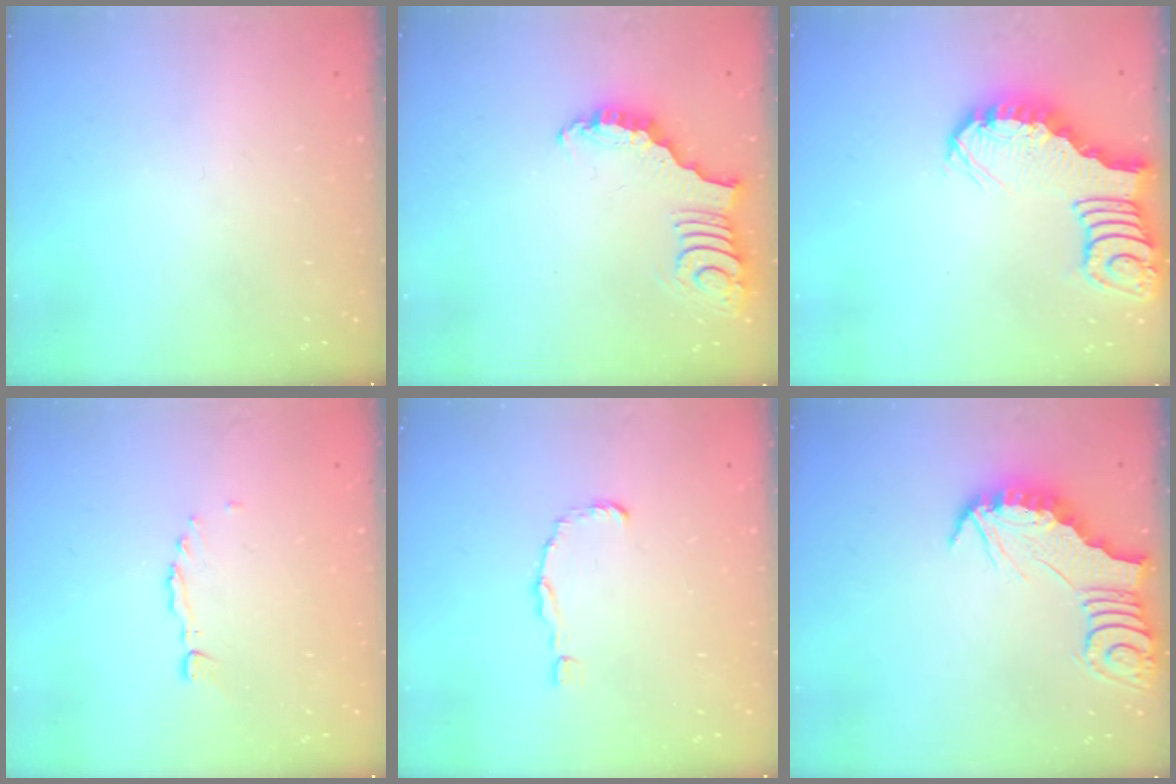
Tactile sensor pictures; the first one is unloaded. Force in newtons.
{"total": 3.4, "press": 3.4, "slide": 0.5}
{"total": 3.2, "press": 3.2, "slide": 0.3}
{"total": 0.0}
{"total": 1.5, "press": 1.5, "slide": 0.0}
{"total": 3.0, "press": 3.0, "slide": 0.3}